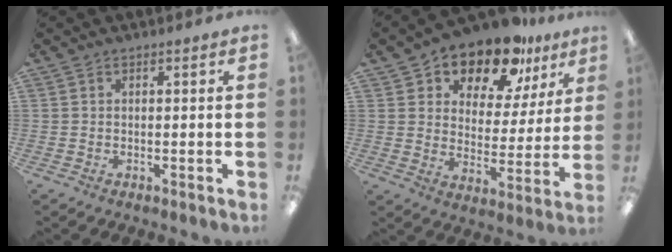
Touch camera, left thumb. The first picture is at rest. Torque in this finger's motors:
{"motor_torque": [0.23, 0.79, 1.49, -1.28, 0.09]}